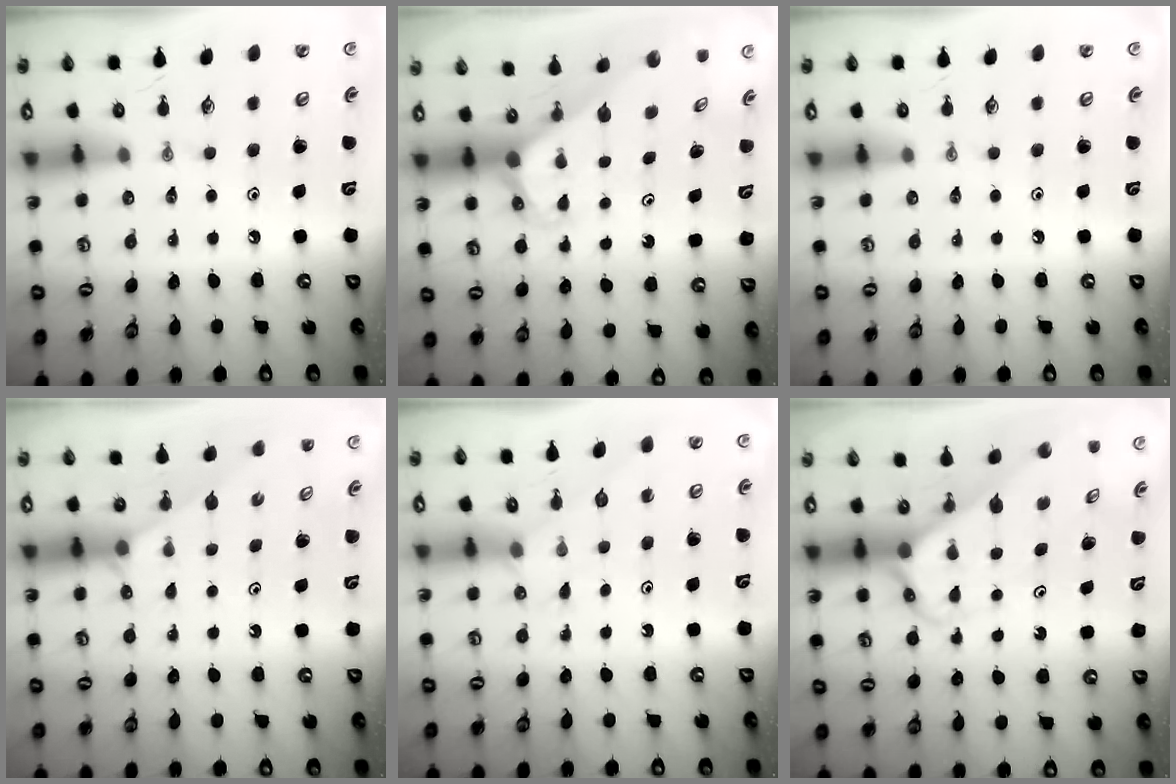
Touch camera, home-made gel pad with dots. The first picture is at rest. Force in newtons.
{"total": 3.1, "press": 3.1, "slide": 0.2}
{"total": 0.0}
{"total": 1.8, "press": 1.7, "slide": 0.3}
{"total": 3.0, "press": 2.9, "slide": 0.4}
{"total": 3.9, "press": 3.9, "slide": 0.3}